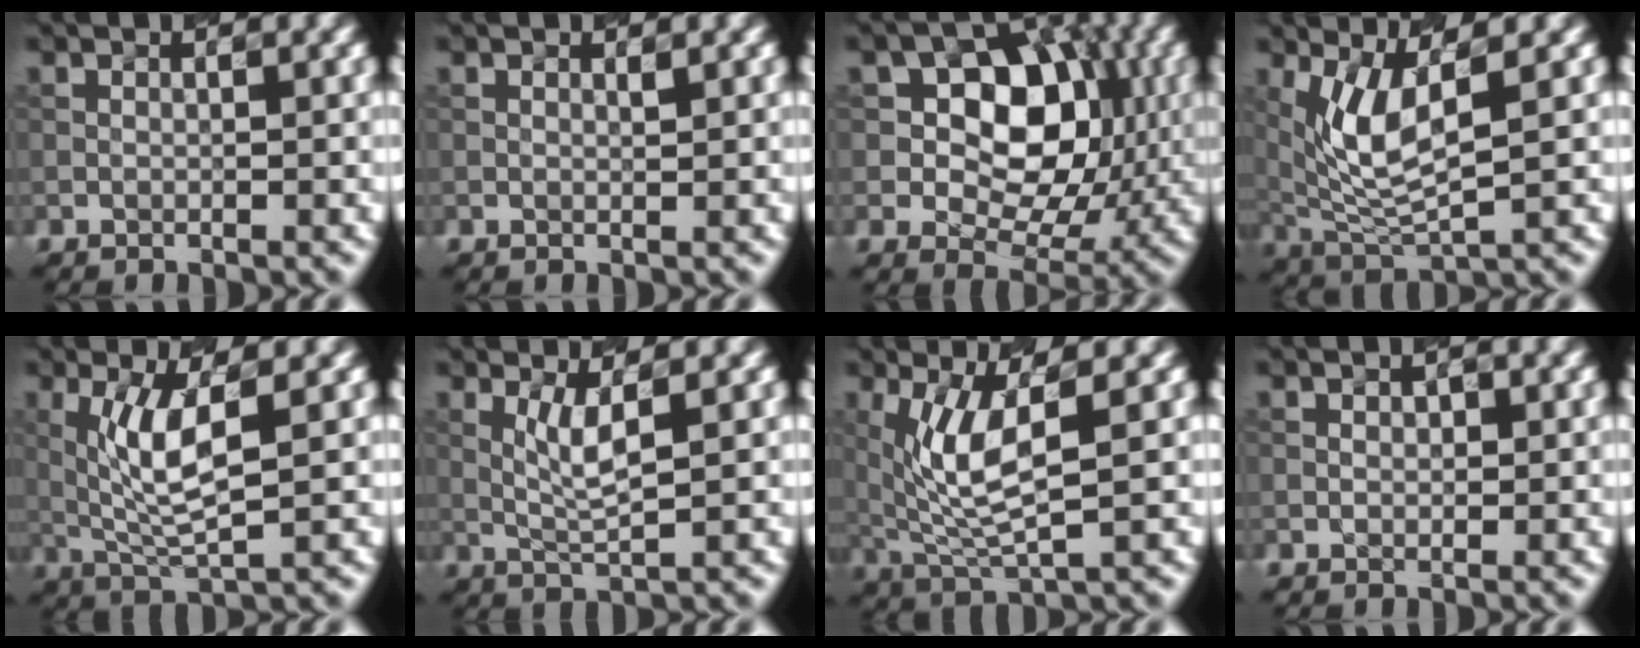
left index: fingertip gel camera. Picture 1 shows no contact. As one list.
[{"total": 0.0}, {"total": 8.5, "force": [1.0, 6.0, 5.9], "torque": [-0.080, 0.007, 0.014]}, {"total": 5.2, "force": [1.4, 1.6, 4.7], "torque": [-0.113, -0.011, 0.048]}, {"total": 4.9, "force": [0.9, 1.0, 4.7], "torque": [-0.104, -0.003, 0.033]}, {"total": 2.4, "force": [0.6, 0.1, 2.3], "torque": [-0.061, -0.003, 0.028]}, {"total": 5.5, "force": [1.1, 1.5, 5.2], "torque": [-0.123, -0.010, 0.041]}, {"total": 0.0}]